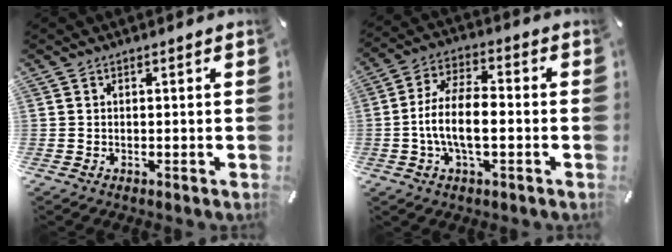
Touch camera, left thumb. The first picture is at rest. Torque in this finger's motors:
{"motor_torque": [1.23, 3.04, 0.99, -0.36, 0.59]}